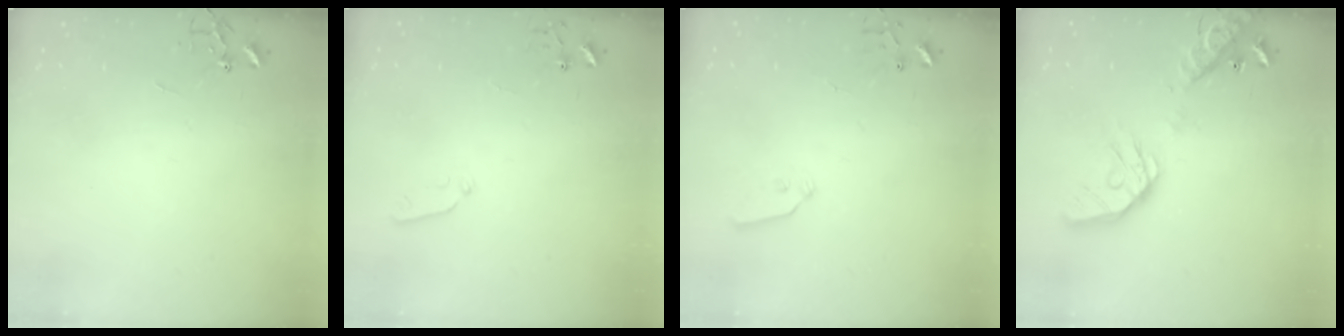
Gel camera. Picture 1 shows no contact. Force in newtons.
{"total": 4.8, "press": 4.7, "slide": 0.7}
{"total": 4.3, "press": 4.3, "slide": 0.3}
{"total": 16.7, "press": 16.5, "slide": 2.5}